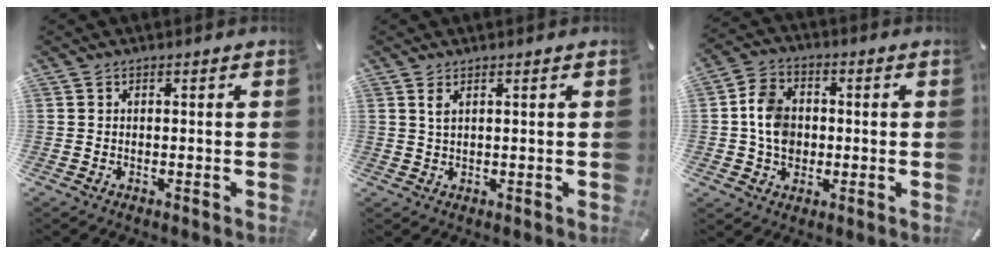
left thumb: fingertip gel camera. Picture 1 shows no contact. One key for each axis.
{"total": 1.7, "fx": 0.8, "fy": 0.4, "fz": 1.5, "tx": -0.031, "ty": 0.000, "tz": 0.014}
{"total": 8.3, "fx": -0.4, "fy": 7.0, "fz": 4.4, "tx": -0.083, "ty": 0.013, "tz": -0.005}